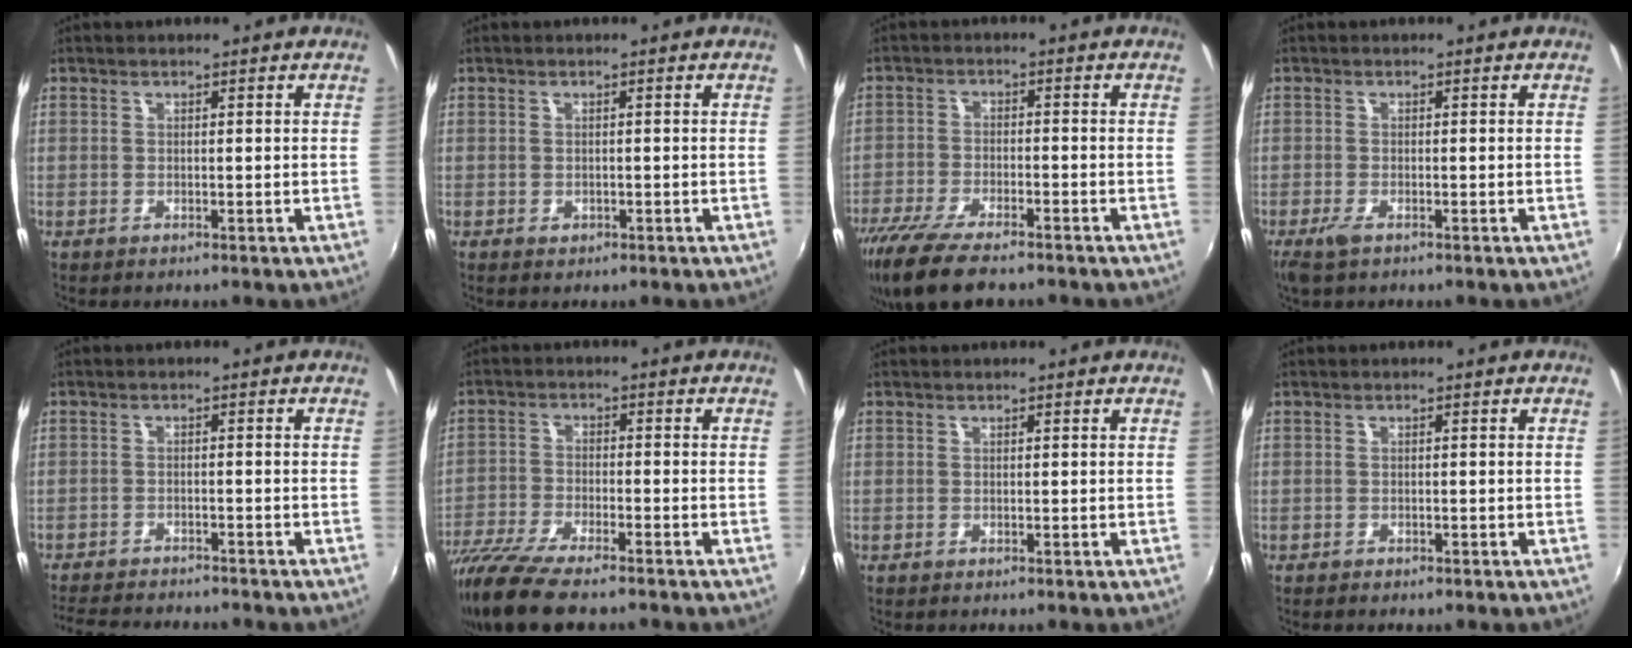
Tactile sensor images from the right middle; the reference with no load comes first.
{"total": 0.9, "force": [-0.4, 0.7, 0.3], "torque": [-0.003, -0.004, -0.006]}
{"total": 13.5, "force": [-10.4, 3.8, 7.8], "torque": [-0.174, -0.047, -0.184]}
{"total": 2.5, "force": [-1.6, 0.8, 1.8], "torque": [-0.040, -0.008, -0.031]}
{"total": 10.3, "force": [-9.3, 2.1, 3.7], "torque": [-0.095, -0.017, -0.146]}
{"total": 12.6, "force": [-9.9, 2.8, 7.2], "torque": [-0.169, -0.048, -0.185]}
{"total": 0.0}
{"total": 1.3, "force": [-1.1, 0.6, 0.4], "torque": [-0.011, -0.006, -0.018]}